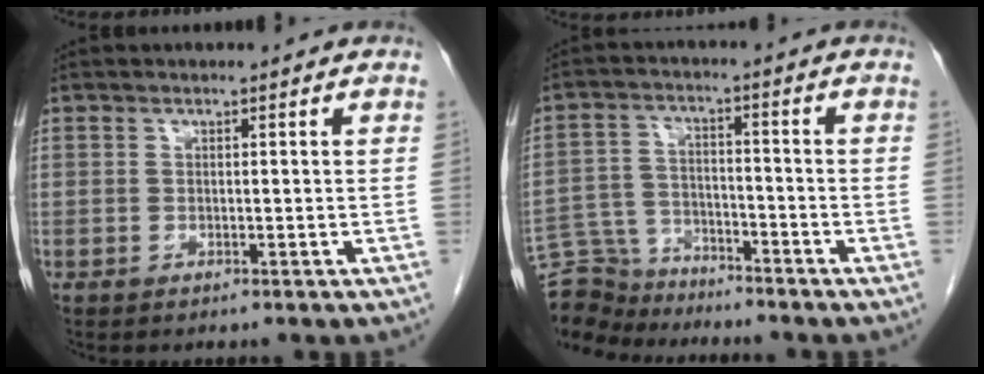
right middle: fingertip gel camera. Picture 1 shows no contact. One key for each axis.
{"total": 9.9, "fx": -9.6, "fy": 2.6, "fz": 0.3, "tx": -0.015, "ty": 0.012, "tz": -0.179}